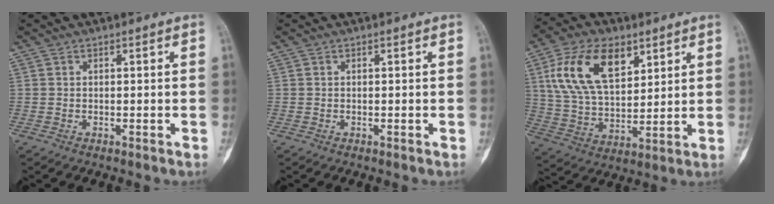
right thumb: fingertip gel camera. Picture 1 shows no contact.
{"total": 0.0}
{"total": 17.3, "force": [7.4, 9.6, 12.3], "torque": [-0.207, -0.018, 0.145]}